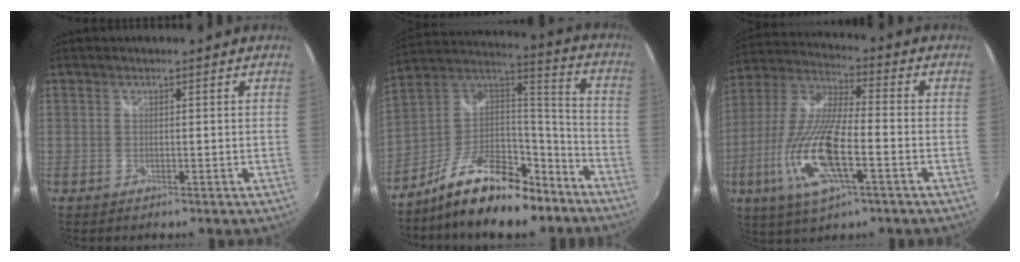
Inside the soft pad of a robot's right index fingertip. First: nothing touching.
{"total": 19.5, "force": [-12.8, 8.5, 12.0], "torque": [-0.214, 0.029, -0.208]}
{"total": 17.7, "force": [-6.2, 4.9, 15.9], "torque": [-0.335, -0.020, -0.122]}